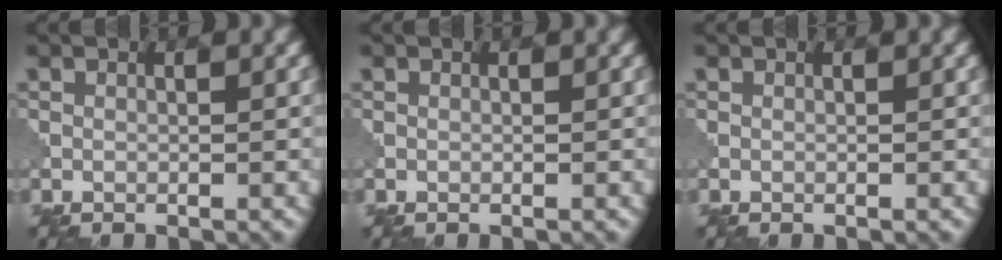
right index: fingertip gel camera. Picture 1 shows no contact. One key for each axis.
{"total": 0.0}
{"total": 0.0}